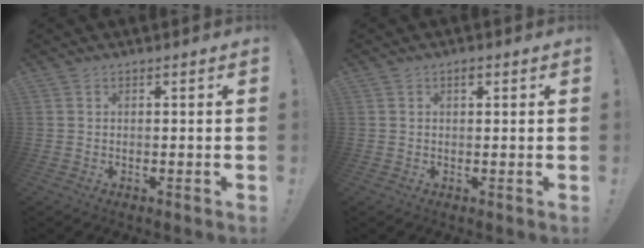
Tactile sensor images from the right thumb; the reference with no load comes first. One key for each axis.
{"total": 1.4, "fx": 0.8, "fy": 0.7, "fz": 1.0, "tx": -0.013, "ty": 0.000, "tz": 0.012}